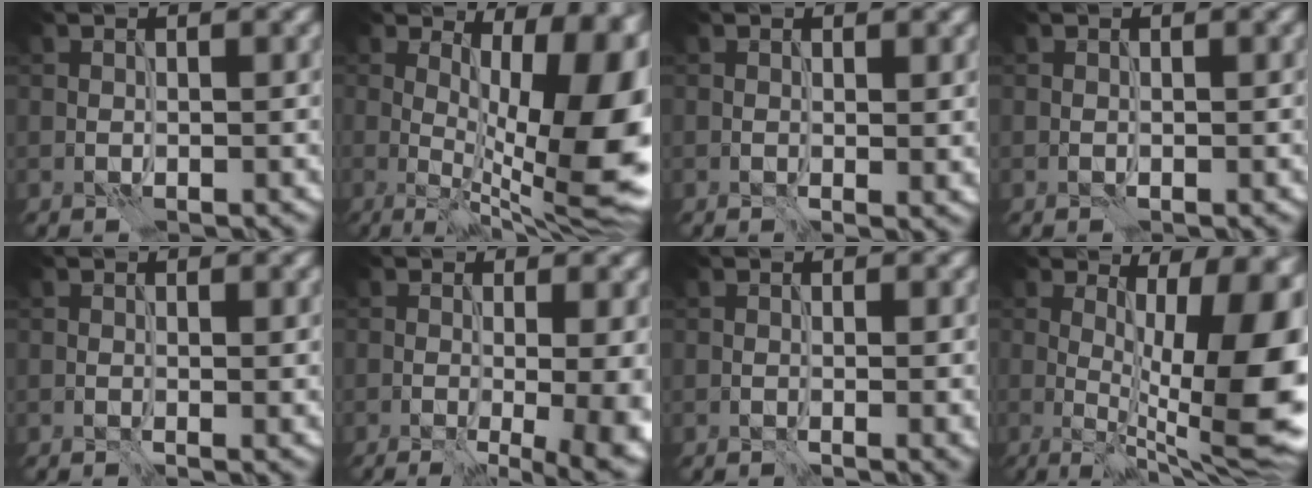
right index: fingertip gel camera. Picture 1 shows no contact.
{"total": 16.7, "force": [1.2, 6.4, 15.3], "torque": [-0.166, 0.007, 0.035]}
{"total": 1.4, "force": [0.4, 0.5, 1.2], "torque": [-0.010, -0.005, 0.008]}
{"total": 0.0}
{"total": 1.0, "force": [0.3, 0.3, 0.9], "torque": [-0.004, -0.003, 0.005]}
{"total": 9.0, "force": [-0.8, 4.0, 8.0], "torque": [-0.028, 0.009, -0.006]}
{"total": 1.5, "force": [0.0, 0.5, 1.4], "torque": [-0.009, -0.001, 0.000]}
{"total": 15.3, "force": [0.3, 5.1, 14.5], "torque": [-0.170, 0.008, 0.012]}